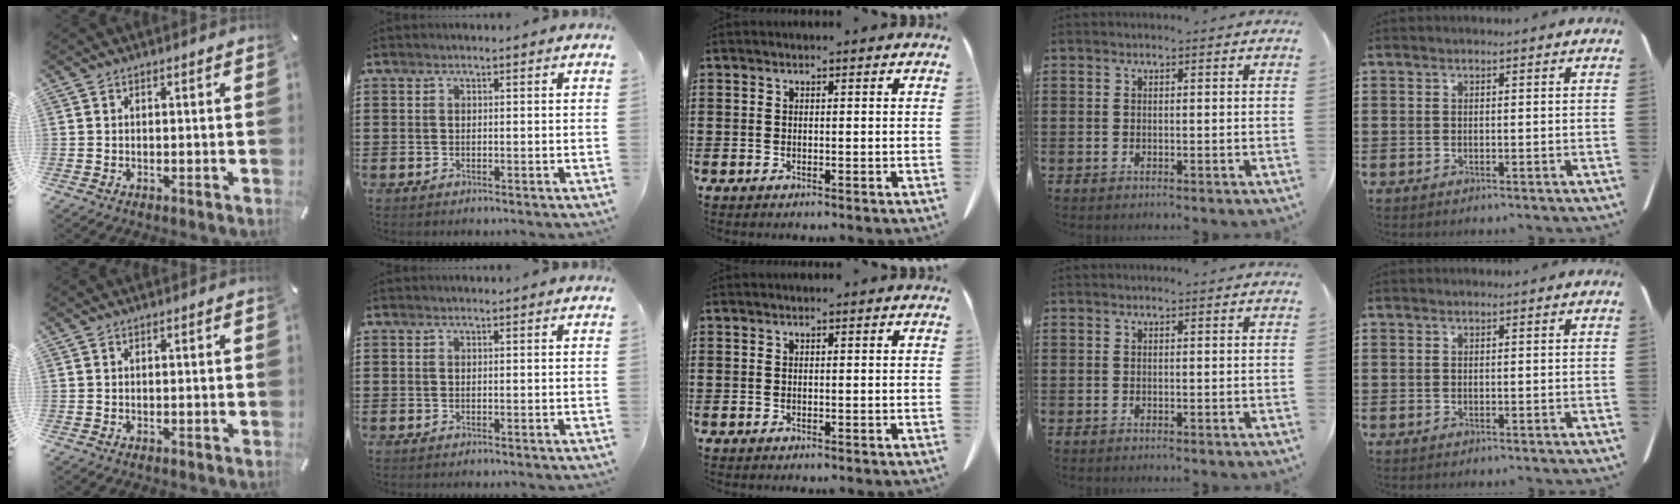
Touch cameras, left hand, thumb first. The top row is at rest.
{}